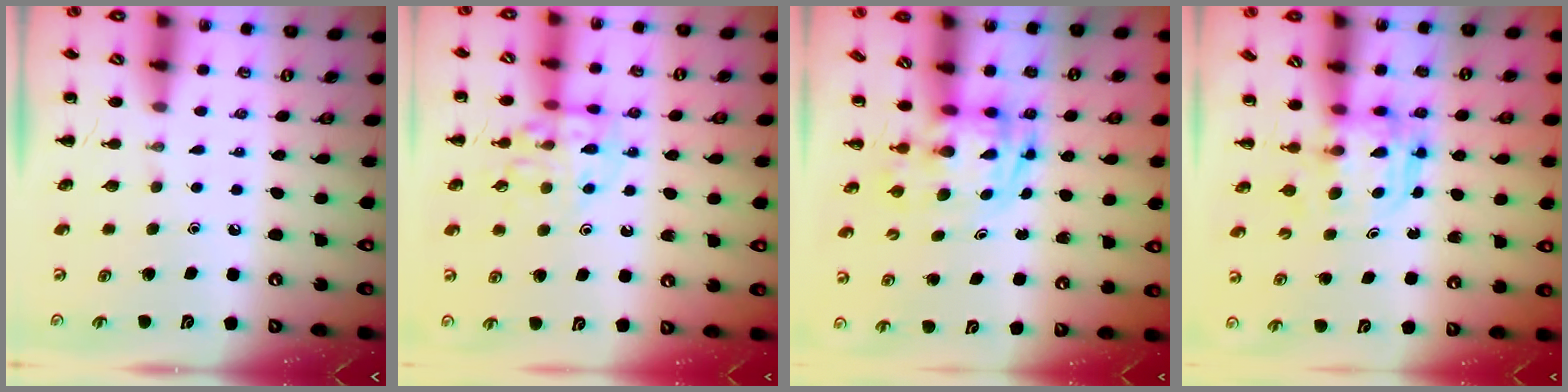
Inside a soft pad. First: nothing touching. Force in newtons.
{"total": 11.9, "press": 11.8, "slide": 1.2}
{"total": 2.8, "press": 2.7, "slide": 0.5}
{"total": 3.8, "press": 3.8, "slide": 0.3}